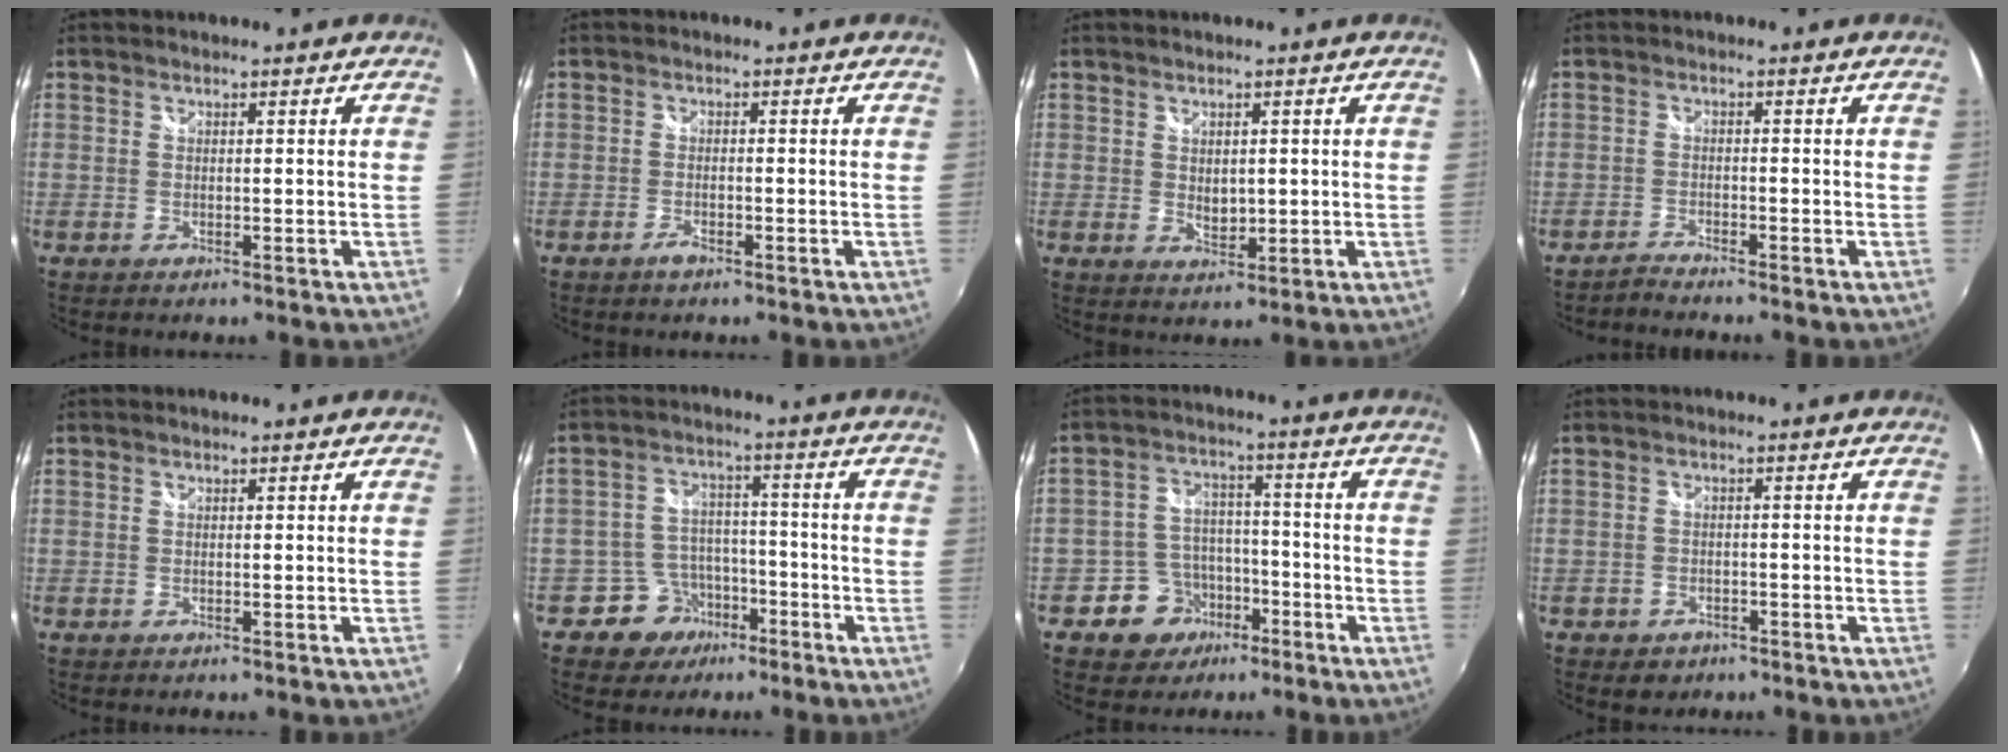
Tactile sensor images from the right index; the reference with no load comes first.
{"total": 1.8, "force": [-1.2, 0.6, 1.2], "torque": [-0.026, -0.002, -0.022]}
{"total": 3.2, "force": [0.5, 2.3, 2.2], "torque": [-0.029, -0.005, 0.011]}
{"total": 2.0, "force": [-2.0, -0.2, 0.2], "torque": [-0.016, -0.003, -0.041]}
{"total": 0.0}
{"total": 7.2, "force": [-4.7, 5.4, 0.9], "torque": [-0.029, 0.028, -0.068]}
{"total": 8.2, "force": [-4.8, 6.5, 1.7], "torque": [-0.048, 0.031, -0.067]}
{"total": 3.7, "force": [-2.3, 2.7, 0.9], "torque": [-0.031, 0.001, -0.032]}